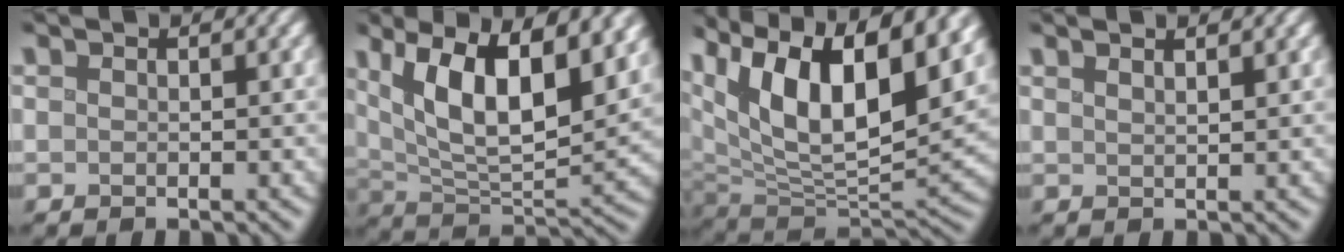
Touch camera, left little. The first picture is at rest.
{"total": 11.5, "force": [4.8, 4.4, 9.5], "torque": [-0.152, 0.000, 0.079]}
{"total": 15.1, "force": [7.2, 7.1, 11.2], "torque": [-0.192, 0.026, 0.119]}
{"total": 1.5, "force": [1.1, 0.2, 0.9], "torque": [-0.002, 0.006, 0.007]}